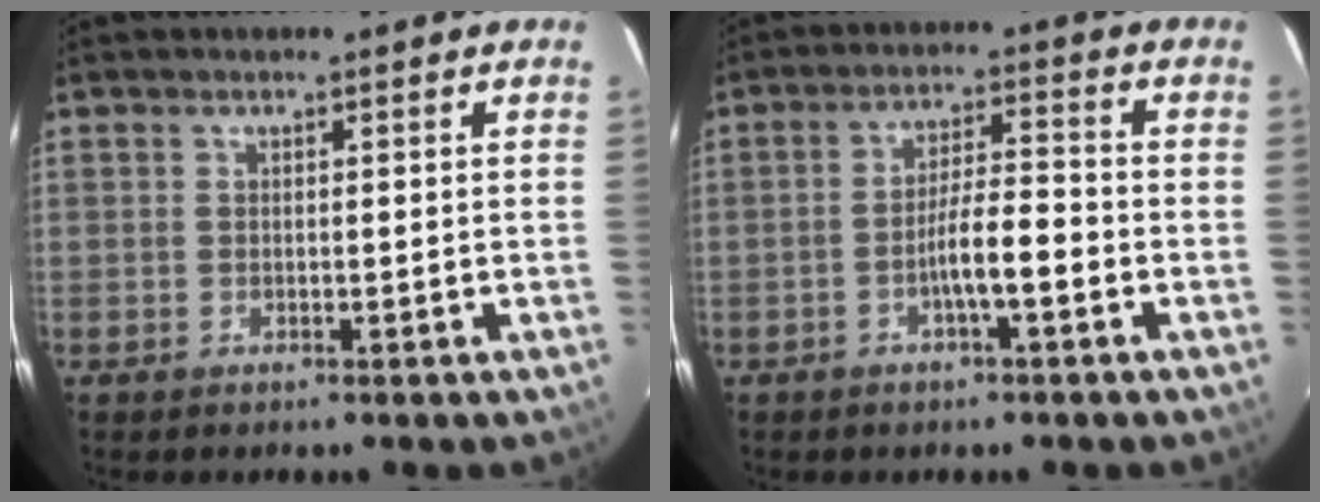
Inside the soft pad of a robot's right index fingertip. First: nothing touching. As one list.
[{"total": 6.2, "force": [-2.4, 0.8, 5.7], "torque": [-0.103, 0.011, -0.042]}]